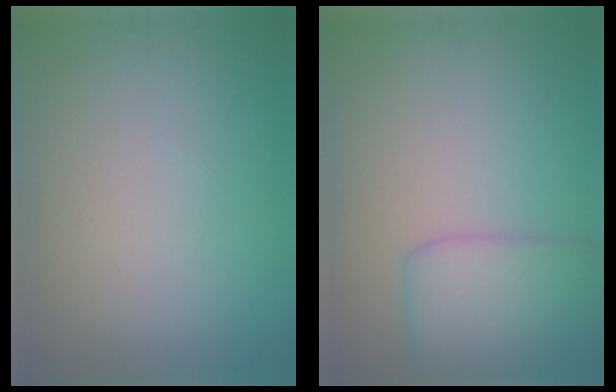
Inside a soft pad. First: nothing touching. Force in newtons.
{"total": 4.6, "press": 4.6, "slide": 0.2}